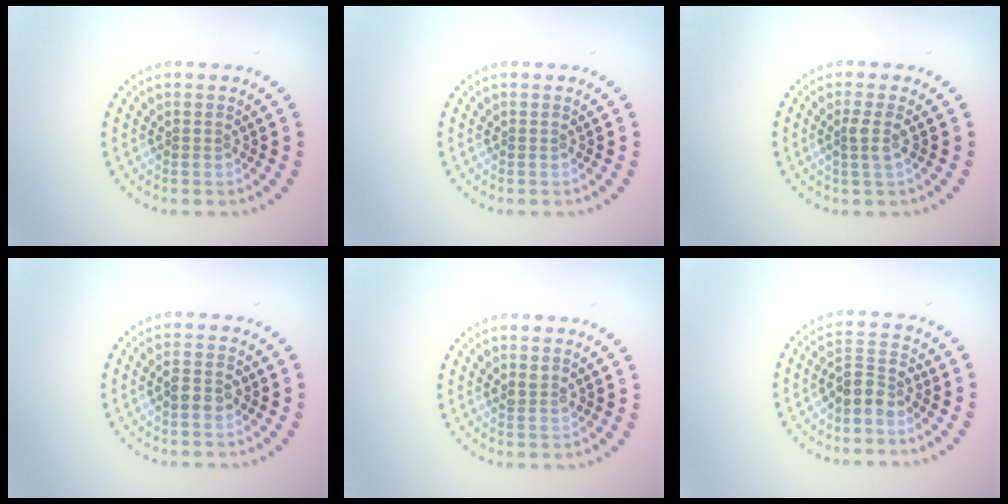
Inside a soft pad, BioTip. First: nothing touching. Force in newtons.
{"total": 0.0}
{"total": 1.6, "press": 1.3, "slide": 1.0}
{"total": 2.1, "press": 2.0, "slide": 0.3}
{"total": 0.9, "press": 0.8, "slide": 0.5}
{"total": 2.4, "press": 2.0, "slide": 1.4}